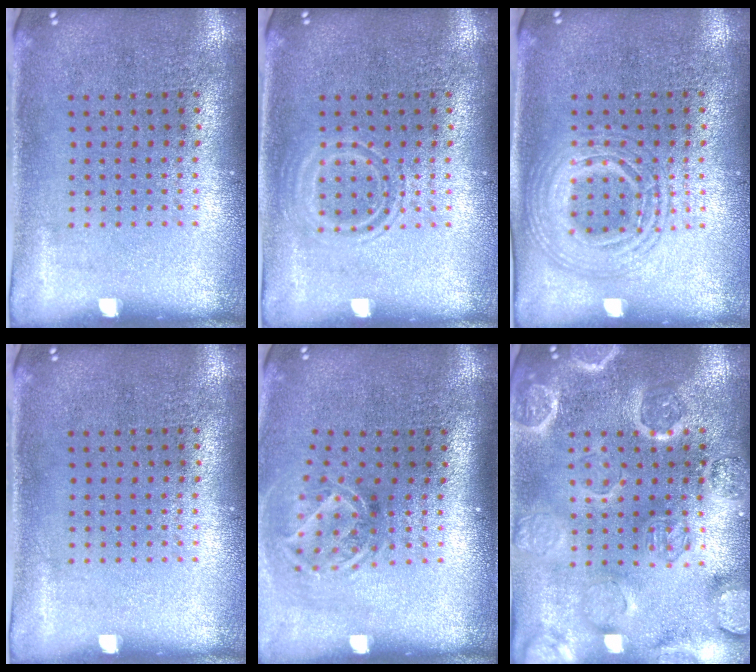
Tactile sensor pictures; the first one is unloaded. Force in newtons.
{"total": 1.7, "press": 1.7, "slide": 0.2}
{"total": 2.8, "press": 2.8, "slide": 0.4}
{"total": 0.0}
{"total": 2.0, "press": 1.3, "slide": 1.4}
{"total": 3.5, "press": 3.4, "slide": 0.8}